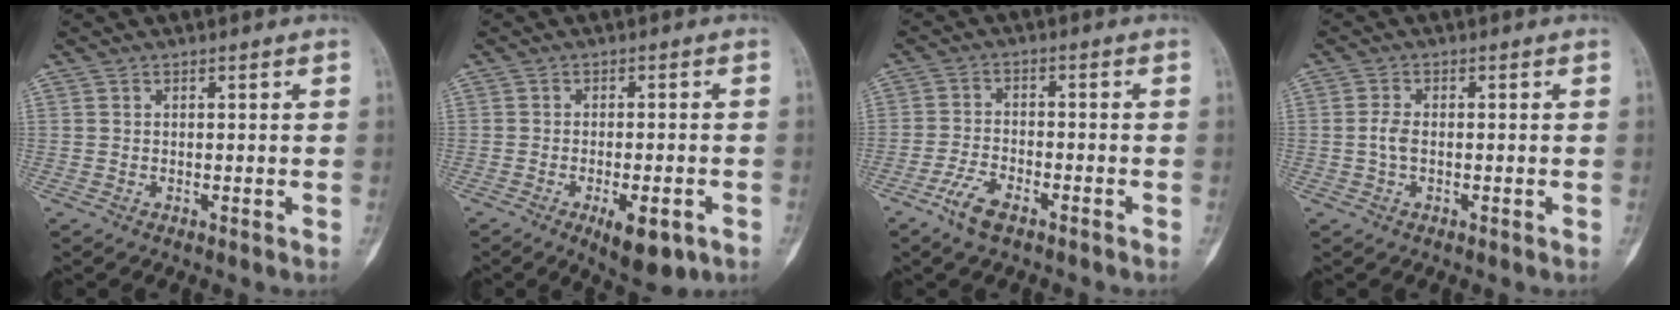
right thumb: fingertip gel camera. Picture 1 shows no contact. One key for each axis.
{"total": 7.8, "fx": -3.6, "fy": 2.8, "fz": 6.4, "tx": -0.089, "ty": 0.006, "tz": -0.040}
{"total": 5.5, "fx": -3.7, "fy": 2.0, "fz": 3.6, "tx": -0.079, "ty": 0.017, "tz": -0.068}
{"total": 2.2, "fx": -0.3, "fy": 1.4, "fz": 1.8, "tx": -0.032, "ty": 0.006, "tz": -0.009}